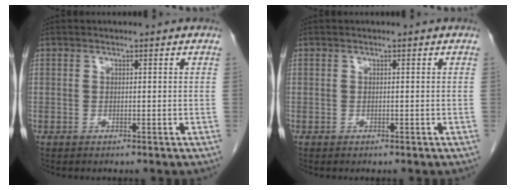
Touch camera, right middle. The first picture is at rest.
{"total": 0.0}